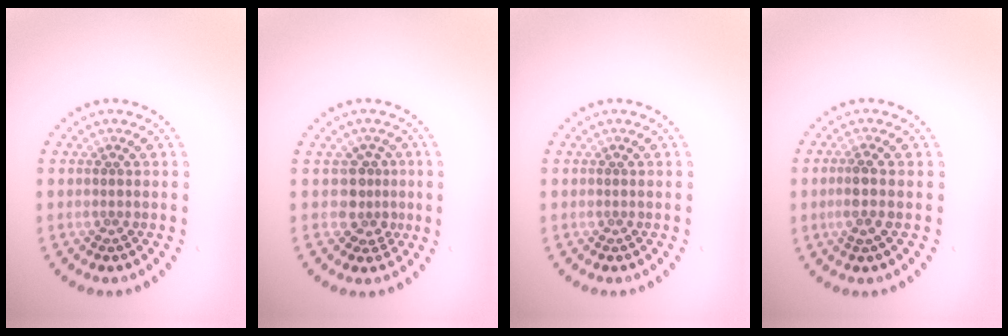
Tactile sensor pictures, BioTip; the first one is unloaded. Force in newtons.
{"total": 2.4, "press": 1.8, "slide": 1.7}
{"total": 0.0}
{"total": 1.8, "press": 1.6, "slide": 0.9}